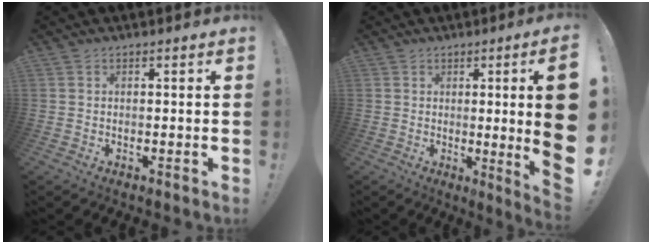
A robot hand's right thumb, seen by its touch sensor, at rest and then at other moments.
{"total": 11.0, "force": [0.9, -1.2, 10.9], "torque": [-0.161, -0.024, 0.008]}